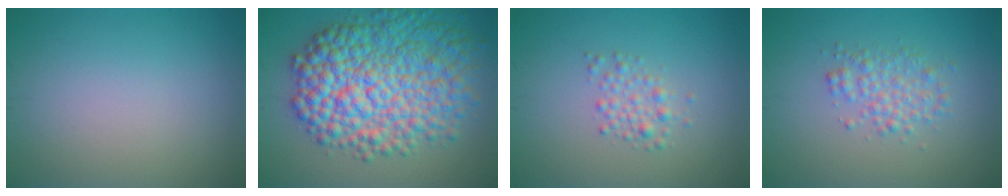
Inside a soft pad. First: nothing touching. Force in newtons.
{"total": 11.7, "press": 11.7, "slide": 0.2}
{"total": 1.8, "press": 1.8, "slide": 0.0}
{"total": 2.6, "press": 2.6, "slide": 0.0}